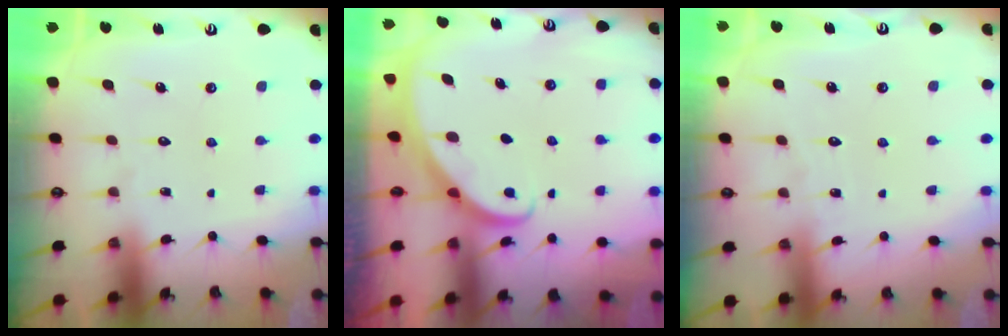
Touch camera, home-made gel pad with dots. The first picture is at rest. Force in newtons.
{"total": 2.6, "press": 2.6, "slide": 0.3}
{"total": 2.4, "press": 2.4, "slide": 0.3}